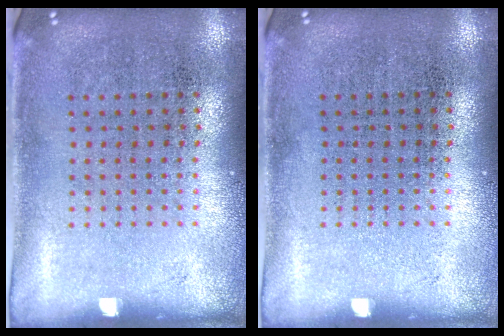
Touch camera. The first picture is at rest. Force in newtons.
{"total": 0.0}